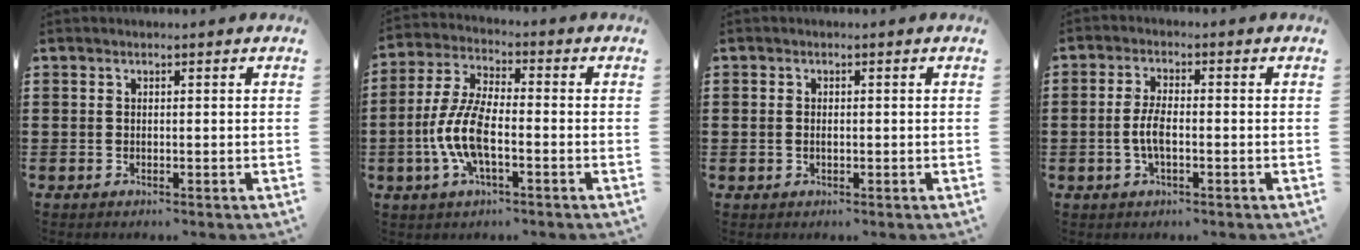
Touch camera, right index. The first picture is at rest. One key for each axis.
{"total": 8.6, "fx": -2.3, "fy": 3.4, "fz": 7.5, "tx": -0.184, "ty": -0.012, "tz": -0.052}
{"total": 1.1, "fx": -0.1, "fy": 0.7, "fz": 0.8, "tx": -0.018, "ty": 0.004, "tz": -0.003}
{"total": 4.4, "fx": -0.8, "fy": 1.7, "fz": 4.0, "tx": -0.094, "ty": -0.001, "tz": -0.022}